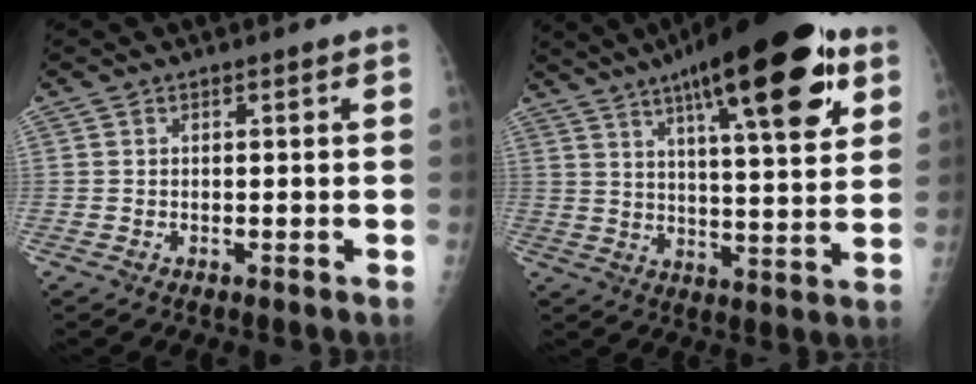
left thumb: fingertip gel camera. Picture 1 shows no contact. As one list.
[{"total": 23.7, "force": [12.5, 6.2, 19.1], "torque": [-0.271, -0.023, 0.186]}]